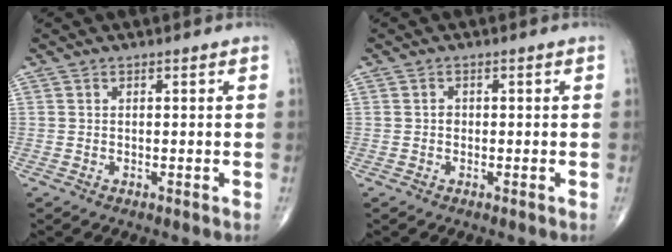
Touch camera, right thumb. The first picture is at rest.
{"total": 0.9, "force": [-0.1, 0.8, 0.4], "torque": [0.001, 0.003, -0.003]}